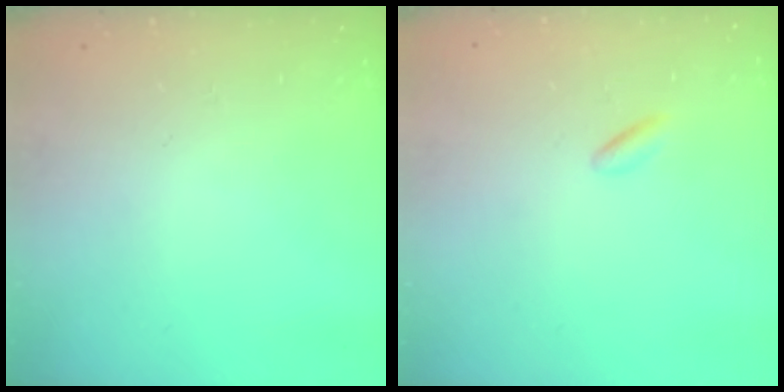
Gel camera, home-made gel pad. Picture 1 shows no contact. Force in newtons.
{"total": 0.9, "press": 0.7, "slide": 0.5}